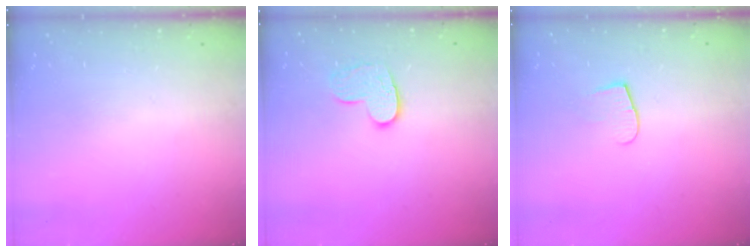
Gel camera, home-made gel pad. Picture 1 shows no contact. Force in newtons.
{"total": 9.5, "press": 9.5, "slide": 0.6}
{"total": 5.7, "press": 5.7, "slide": 0.5}